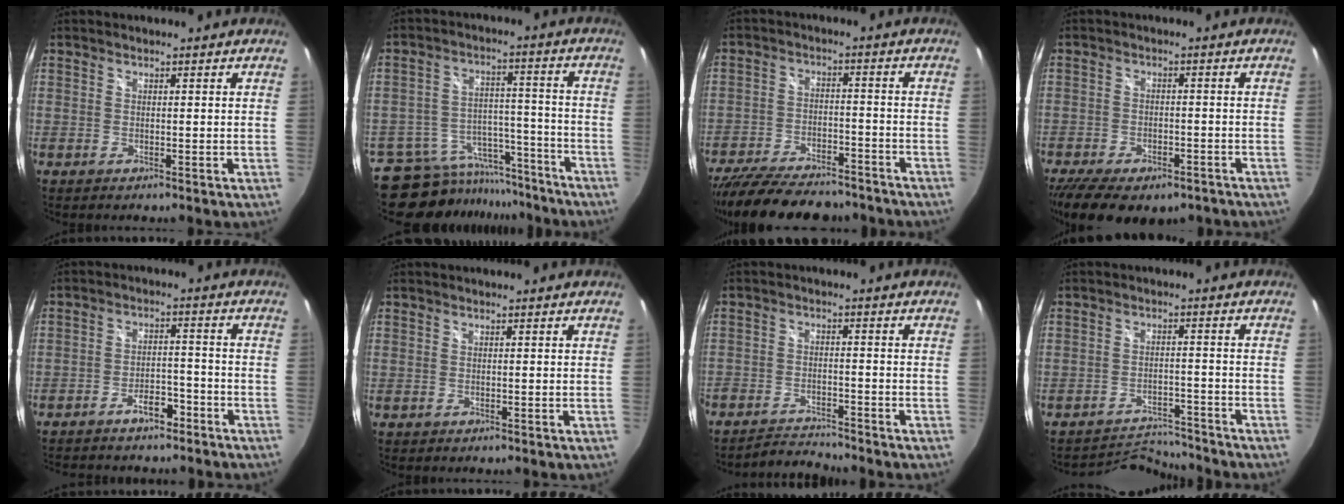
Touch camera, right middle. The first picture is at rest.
{"total": 16.0, "force": [-13.5, 7.9, 3.4], "torque": [-0.081, 0.038, -0.180]}
{"total": 20.7, "force": [-17.1, 7.3, 9.1], "torque": [-0.194, -0.015, -0.250]}
{"total": 14.6, "force": [-10.5, 6.6, 7.7], "torque": [-0.176, -0.029, -0.155]}
{"total": 8.2, "force": [-6.6, 3.3, 3.4], "torque": [-0.078, 0.020, -0.093]}
{"total": 0.0}
{"total": 6.6, "force": [-6.5, 0.8, 1.2], "torque": [-0.046, -0.006, -0.115]}
{"total": 6.7, "force": [-6.7, -0.1, -0.8], "torque": [-0.010, 0.011, -0.109]}